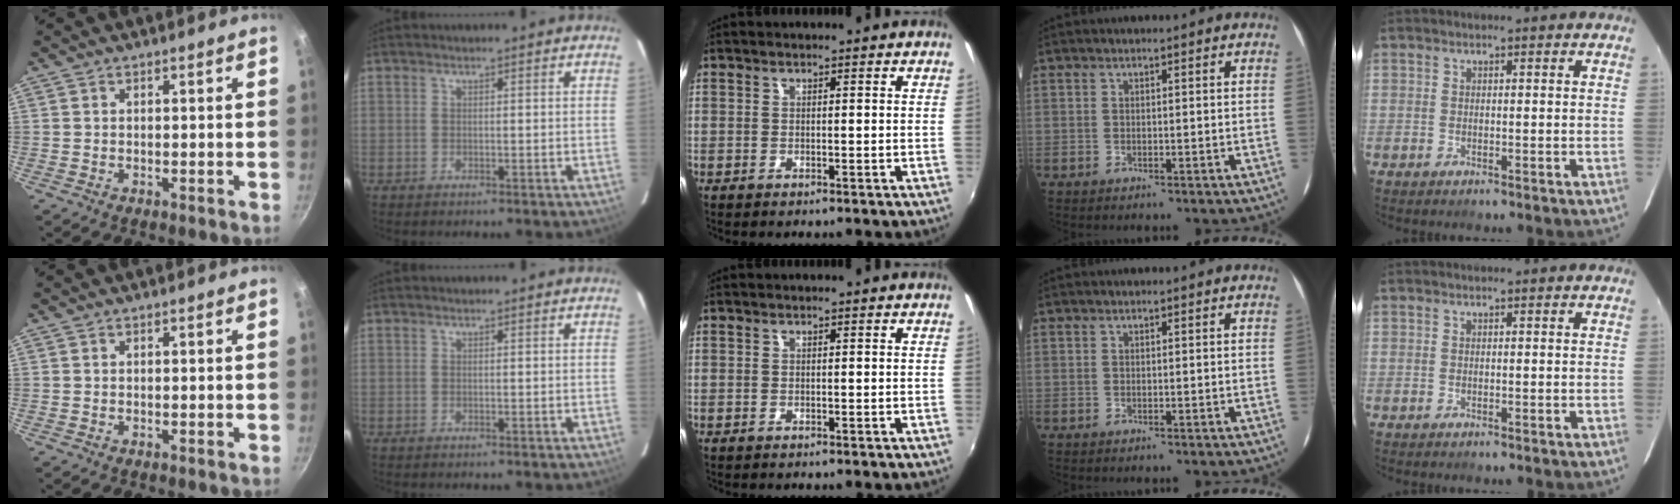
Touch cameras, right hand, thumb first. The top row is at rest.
{}